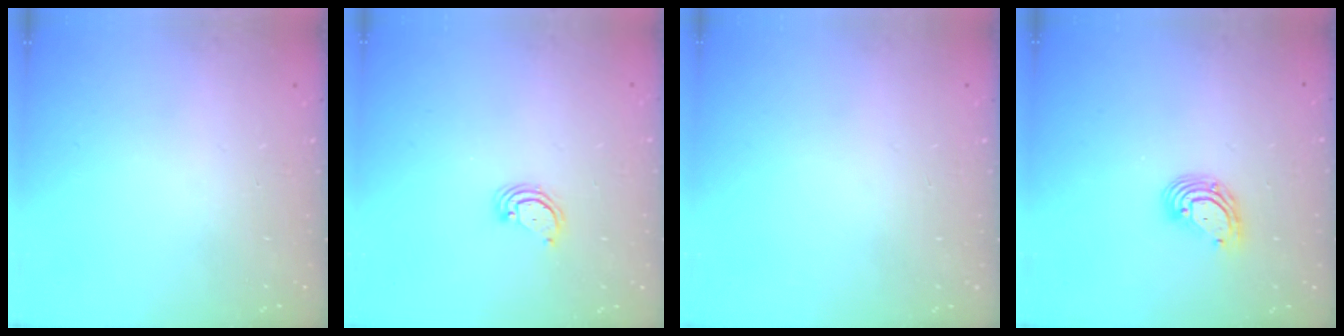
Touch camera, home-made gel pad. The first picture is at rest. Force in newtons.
{"total": 2.9, "press": 2.9, "slide": 0.3}
{"total": 0.0}
{"total": 7.5, "press": 7.3, "slide": 1.3}